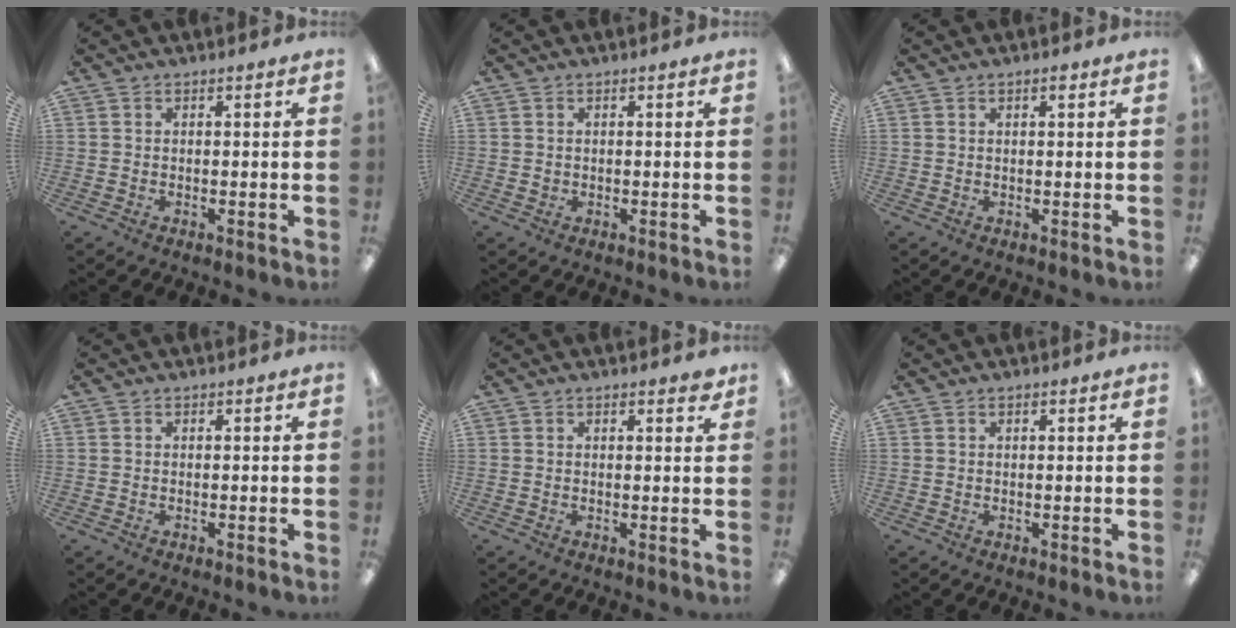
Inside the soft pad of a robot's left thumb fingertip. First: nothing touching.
{"total": 0.7, "force": [0.1, 0.6, 0.3], "torque": [-0.007, 0.005, 0.000]}
{"total": 1.5, "force": [0.9, 0.4, 1.2], "torque": [-0.017, 0.000, 0.012]}
{"total": 0.0}
{"total": 1.7, "force": [1.3, 0.5, 0.9], "torque": [-0.003, -0.006, 0.020]}
{"total": 0.6, "force": [0.4, 0.1, 0.5], "torque": [-0.009, 0.001, 0.006]}